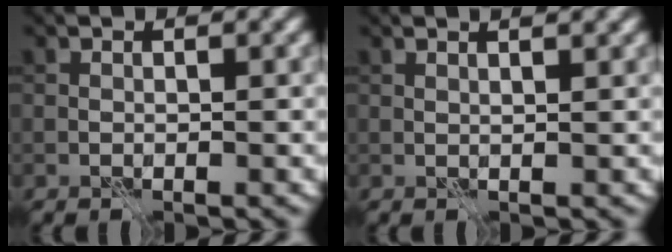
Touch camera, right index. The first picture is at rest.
{"total": 3.5, "force": [2.1, 1.4, 2.4], "torque": [-0.011, 0.022, -0.001]}